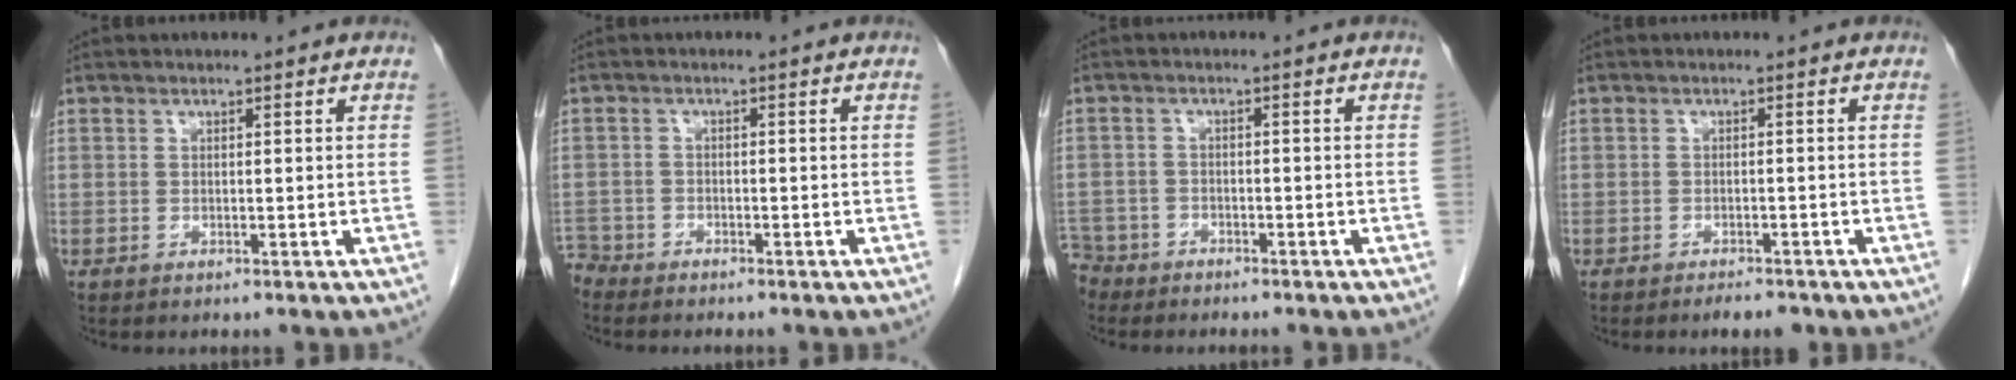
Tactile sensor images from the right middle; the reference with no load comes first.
{"total": 2.9, "force": [-2.8, 0.8, -0.3], "torque": [0.004, -0.004, -0.055]}
{"total": 4.9, "force": [-4.2, 2.5, -0.3], "torque": [0.001, -0.001, -0.084]}
{"total": 2.5, "force": [-2.0, 0.8, 1.2], "torque": [-0.018, -0.001, -0.023]}